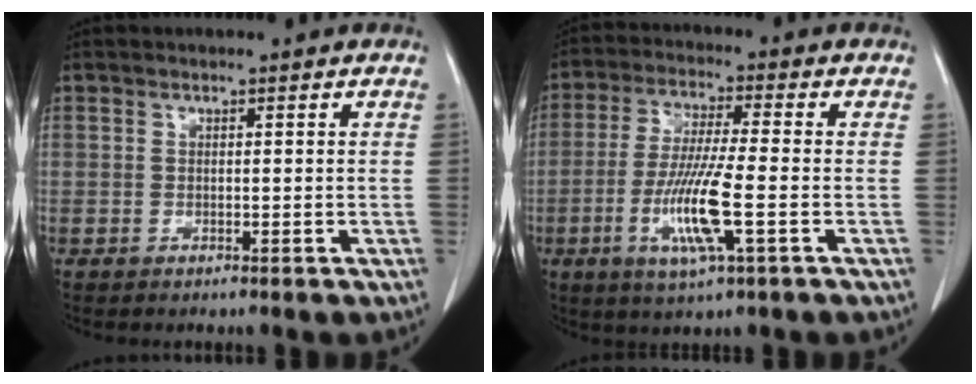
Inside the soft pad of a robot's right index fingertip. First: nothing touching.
{"total": 10.5, "force": [-3.0, 0.3, 10.1], "torque": [-0.204, -0.014, -0.058]}